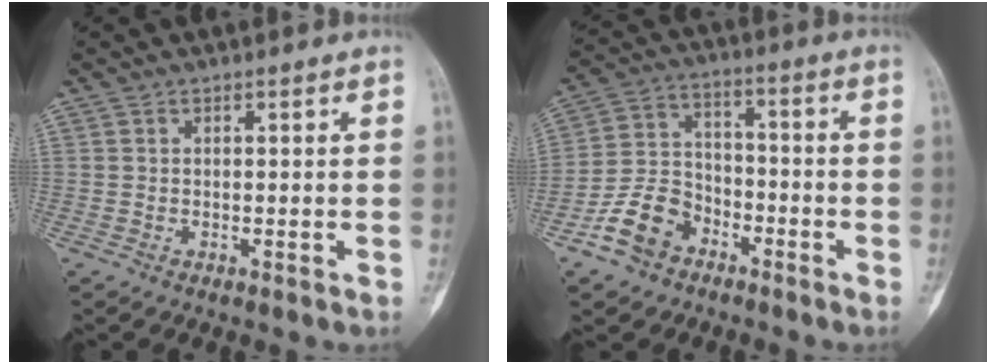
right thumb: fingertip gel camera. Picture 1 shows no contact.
{"total": 10.4, "force": [-6.0, 7.3, 4.4], "torque": [-0.065, 0.049, -0.118]}